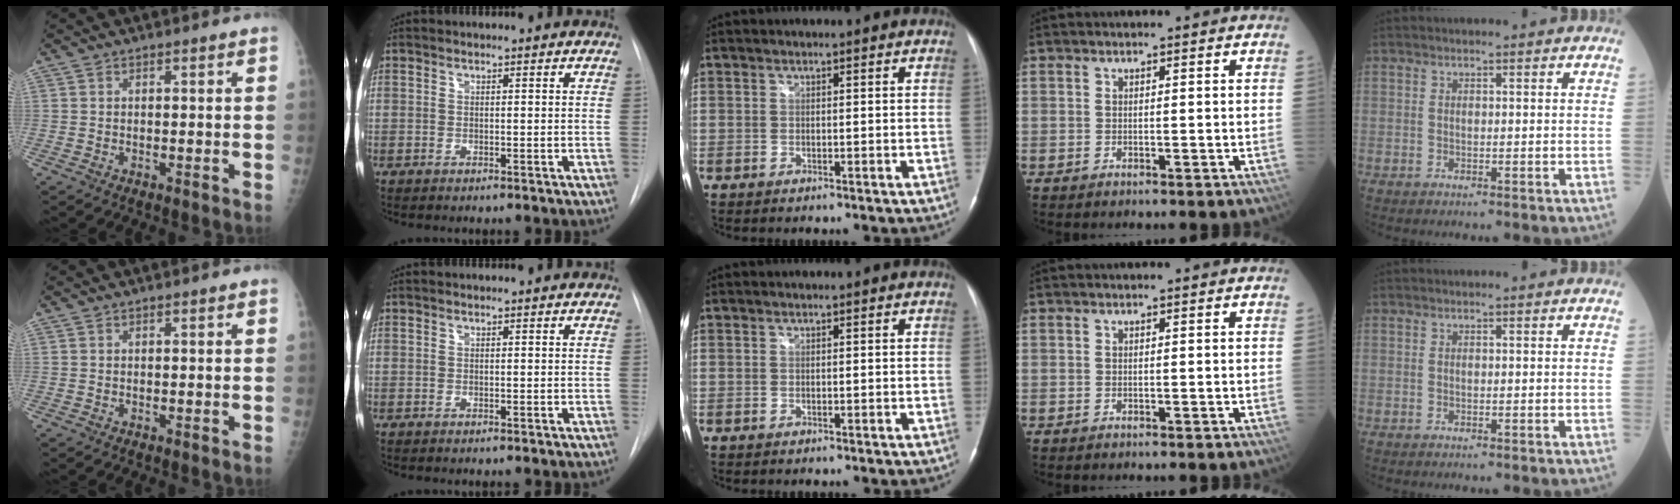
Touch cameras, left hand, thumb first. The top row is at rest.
{}